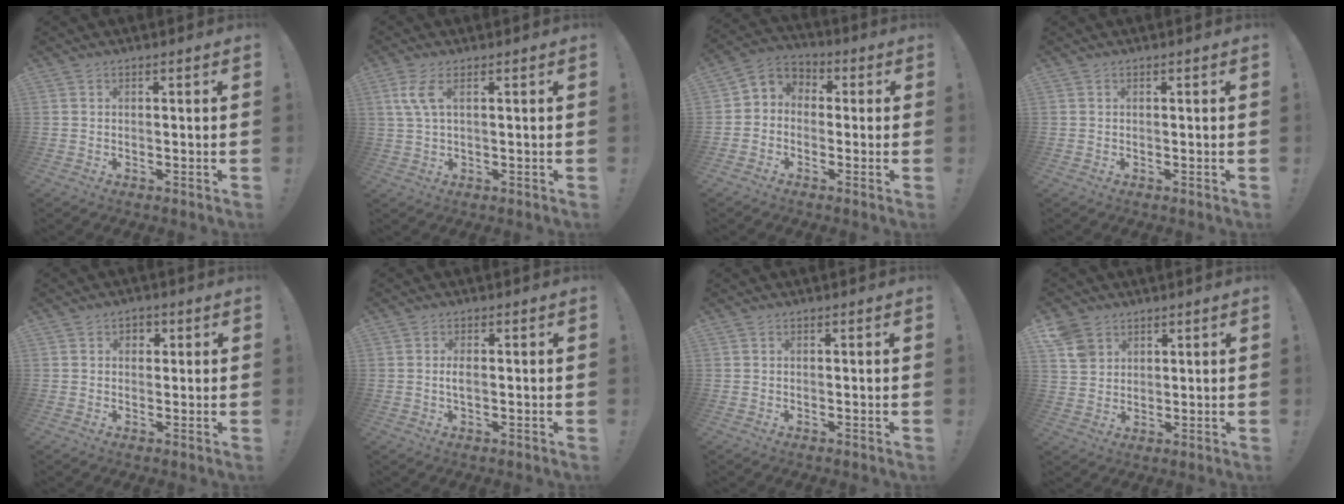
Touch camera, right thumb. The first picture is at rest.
{"total": 5.3, "force": [1.8, 1.6, 4.7], "torque": [-0.097, -0.002, 0.032]}
{"total": 5.1, "force": [-2.6, 4.2, 1.4], "torque": [-0.028, 0.015, -0.045]}
{"total": 0.0}
{"total": 2.3, "force": [0.5, 2.1, 0.8], "torque": [-0.004, -0.002, 0.005]}
{"total": 2.1, "force": [-0.2, 0.7, 2.0], "torque": [-0.029, -0.001, -0.005]}
{"total": 0.0}
{"total": 7.0, "force": [4.1, 5.2, 2.2], "torque": [-0.041, -0.013, 0.084]}